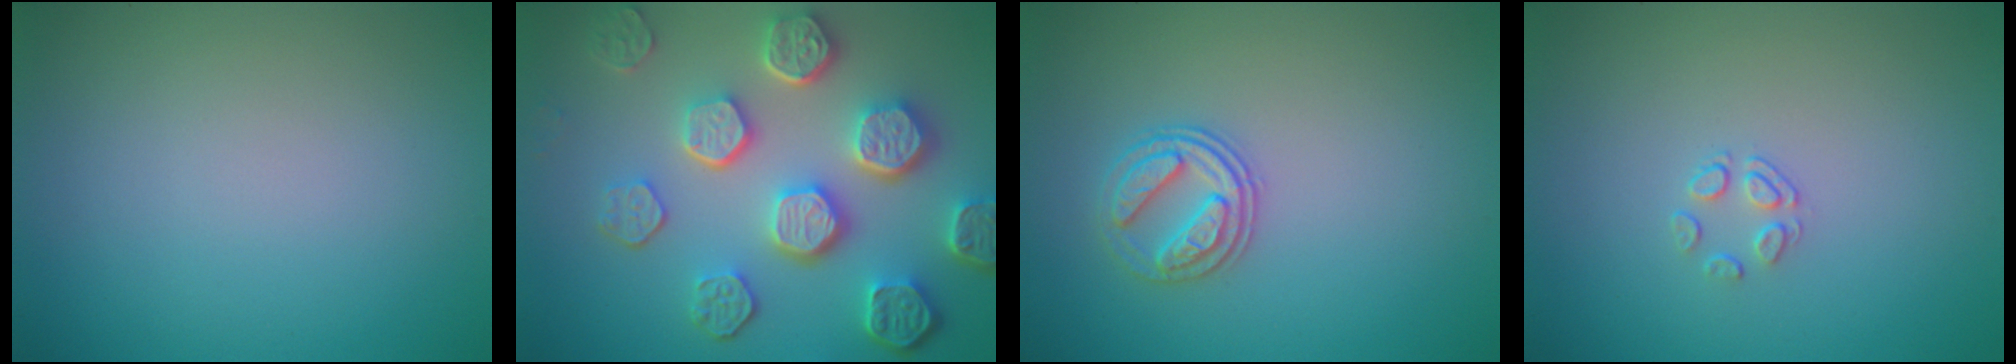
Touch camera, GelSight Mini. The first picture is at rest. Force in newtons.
{"total": 8.1, "press": 6.1, "slide": 5.3}
{"total": 2.6, "press": 2.5, "slide": 0.7}
{"total": 1.4, "press": 0.6, "slide": 1.2}